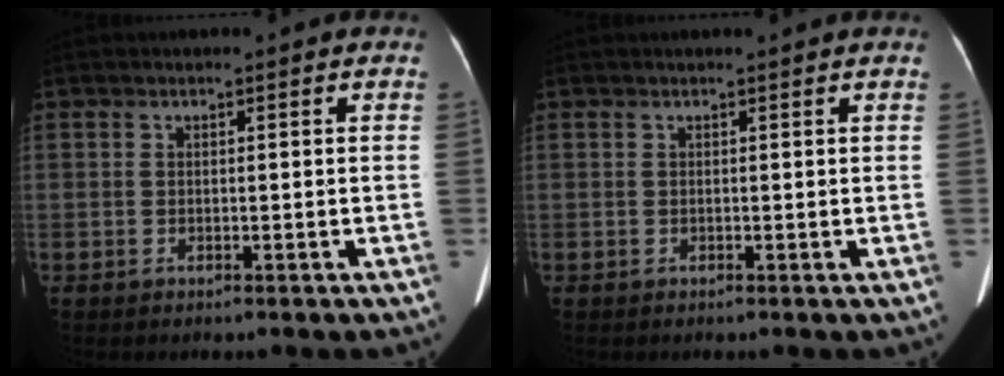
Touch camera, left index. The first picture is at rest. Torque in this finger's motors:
{"motor_torque": [0.70, -0.95, 0.17, 0.05]}